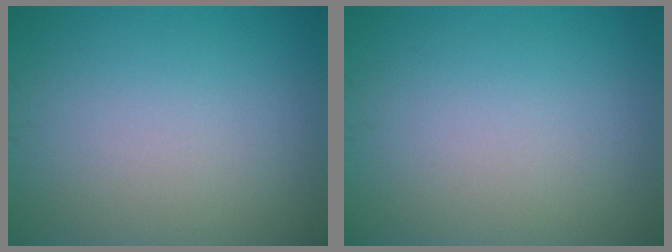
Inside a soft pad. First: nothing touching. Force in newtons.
{"total": 0.0}